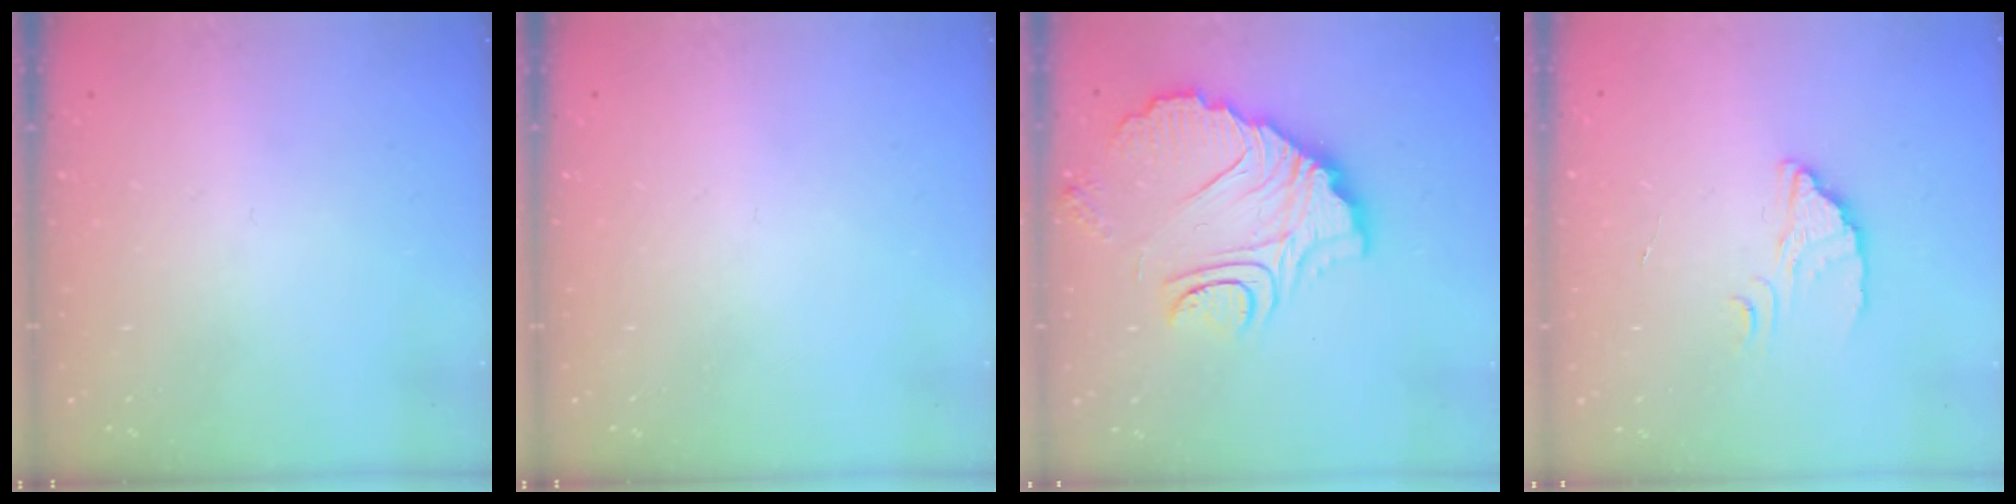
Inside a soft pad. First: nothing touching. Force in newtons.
{"total": 0.0}
{"total": 12.0, "press": 12.0, "slide": 1.0}
{"total": 2.4, "press": 2.4, "slide": 0.1}